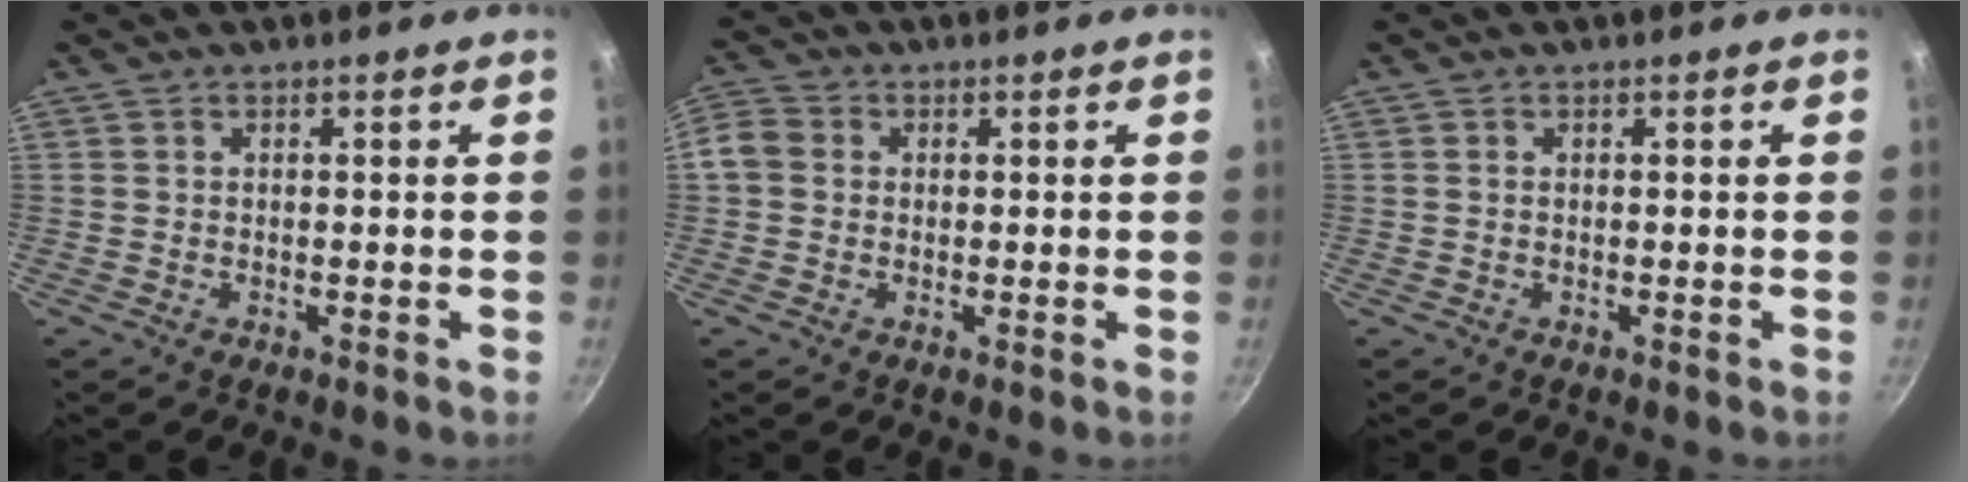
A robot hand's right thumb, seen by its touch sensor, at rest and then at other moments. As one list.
[{"total": 7.3, "force": [0.4, 6.4, 3.5], "torque": [-0.081, 0.019, -0.009]}, {"total": 0.0}]